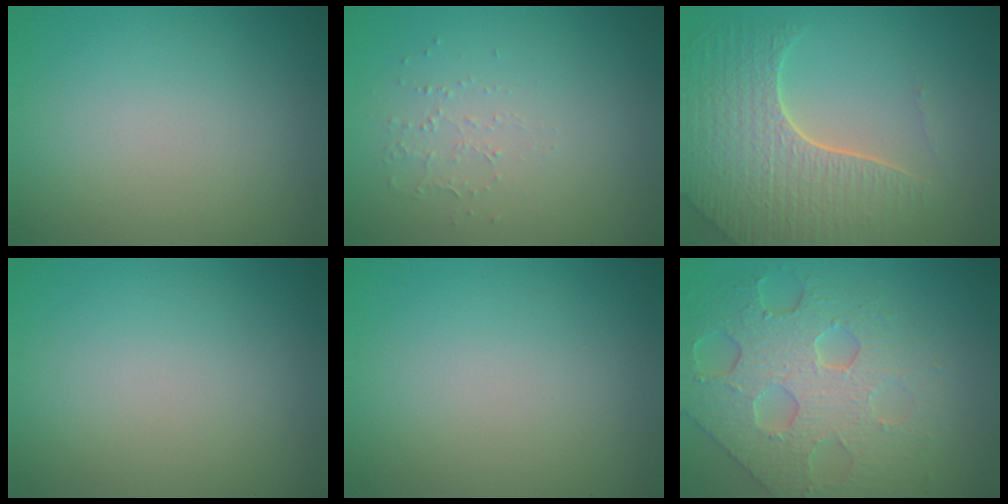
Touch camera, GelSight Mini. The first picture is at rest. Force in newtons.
{"total": 0.8, "press": 0.5, "slide": 0.6}
{"total": 7.1, "press": 5.3, "slide": 4.6}
{"total": 0.0}
{"total": 0.0}
{"total": 7.1, "press": 5.5, "slide": 4.5}